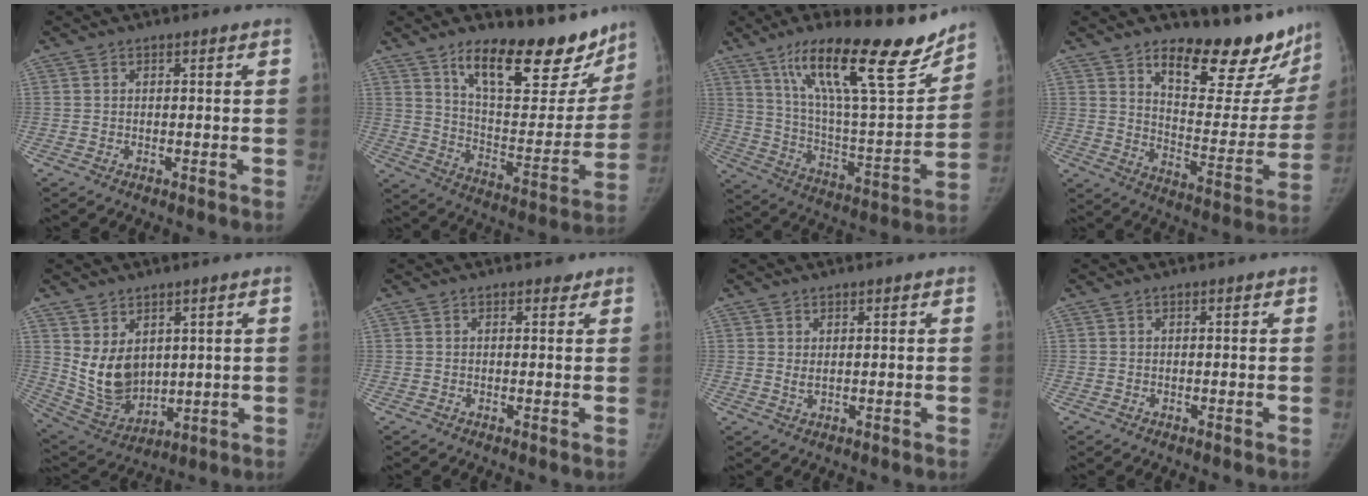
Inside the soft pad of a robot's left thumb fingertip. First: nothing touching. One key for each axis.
{"total": 24.4, "fx": 17.1, "fy": 9.7, "fz": 14.5, "tx": -0.154, "ty": -0.091, "tz": 0.263}
{"total": 26.4, "fx": 17.8, "fy": 6.2, "fz": 18.5, "tx": -0.265, "ty": -0.070, "tz": 0.297}
{"total": 20.5, "fx": 16.3, "fy": 7.4, "fz": 10.1, "tx": -0.085, "ty": -0.127, "tz": 0.228}
{"total": 10.4, "fx": 2.7, "fy": 7.4, "fz": 6.8, "tx": -0.098, "ty": -0.025, "tz": 0.082}
{"total": 1.0, "fx": 0.7, "fy": 0.7, "fz": 0.2, "tx": 0.006, "ty": -0.004, "tz": 0.005}
{"total": 1.4, "fx": 0.5, "fy": 0.5, "fz": 1.1, "tx": -0.020, "ty": -0.003, "tz": 0.014}
{"total": 0.0}